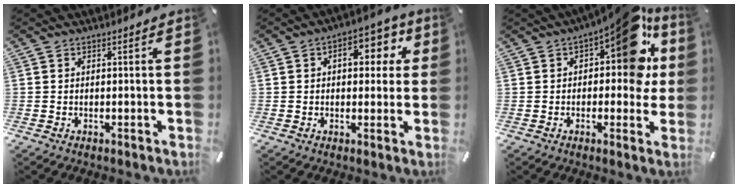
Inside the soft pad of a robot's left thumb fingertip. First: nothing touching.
{"total": 9.0, "force": [2.1, 5.6, 6.7], "torque": [-0.074, -0.004, 0.023]}
{"total": 16.5, "force": [6.0, 8.3, 13.0], "torque": [-0.152, -0.043, 0.096]}